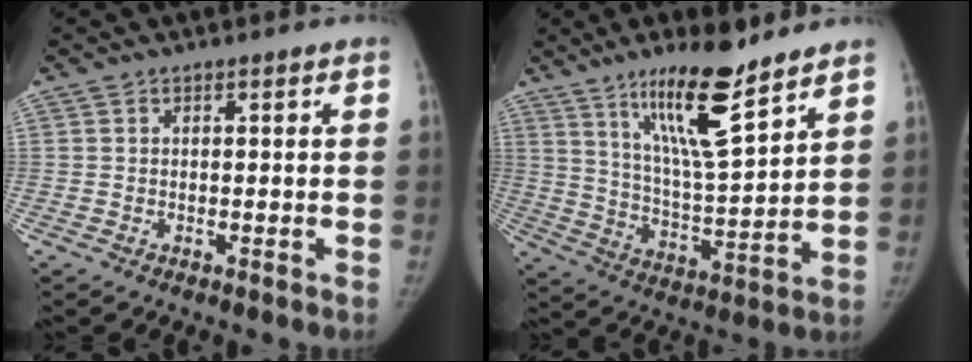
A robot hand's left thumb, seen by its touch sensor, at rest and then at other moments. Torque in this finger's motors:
{"motor_torque": [0.71, -0.02, 1.37, -1.40, 0.40]}